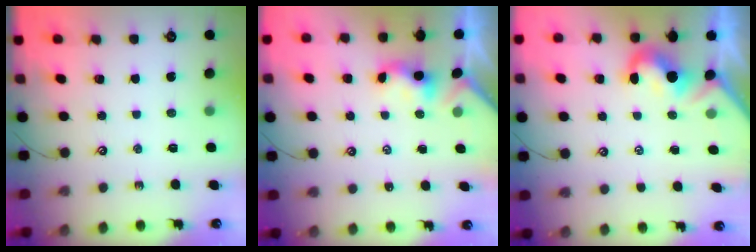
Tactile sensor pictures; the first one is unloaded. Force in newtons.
{"total": 1.0, "press": 0.9, "slide": 0.4}
{"total": 1.9, "press": 1.7, "slide": 0.8}